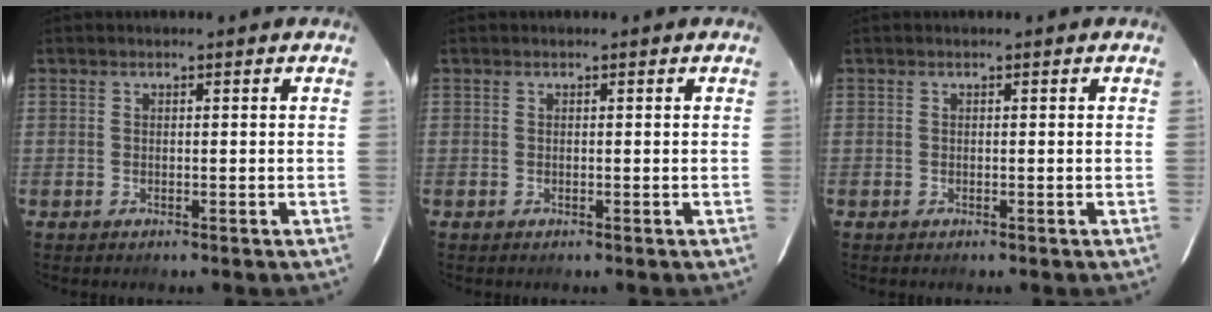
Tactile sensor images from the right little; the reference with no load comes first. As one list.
[{"total": 0.0}, {"total": 0.0}]